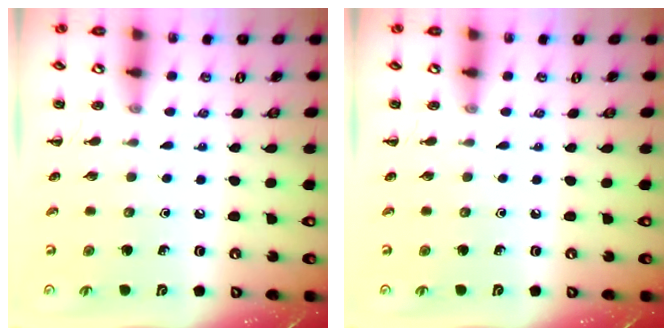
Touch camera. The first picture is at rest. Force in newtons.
{"total": 0.0}